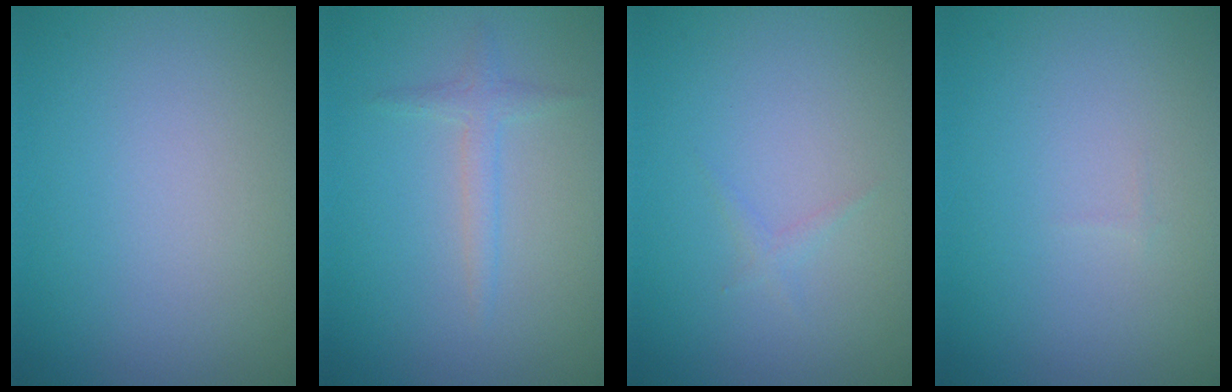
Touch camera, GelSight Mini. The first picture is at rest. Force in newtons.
{"total": 1.5, "press": 1.5, "slide": 0.1}
{"total": 0.6, "press": 0.6, "slide": 0.0}
{"total": 0.0}